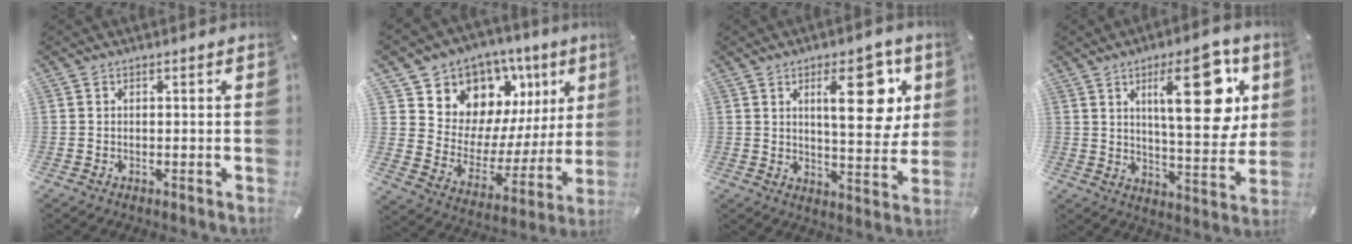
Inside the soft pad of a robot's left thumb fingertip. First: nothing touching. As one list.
[{"total": 10.3, "force": [6.9, 7.5, 1.2], "torque": [-0.017, -0.092, 0.125]}, {"total": 16.7, "force": [6.1, 7.1, 13.8], "torque": [-0.181, -0.017, 0.090]}, {"total": 20.9, "force": [7.9, 7.9, 17.7], "torque": [-0.231, -0.031, 0.112]}]